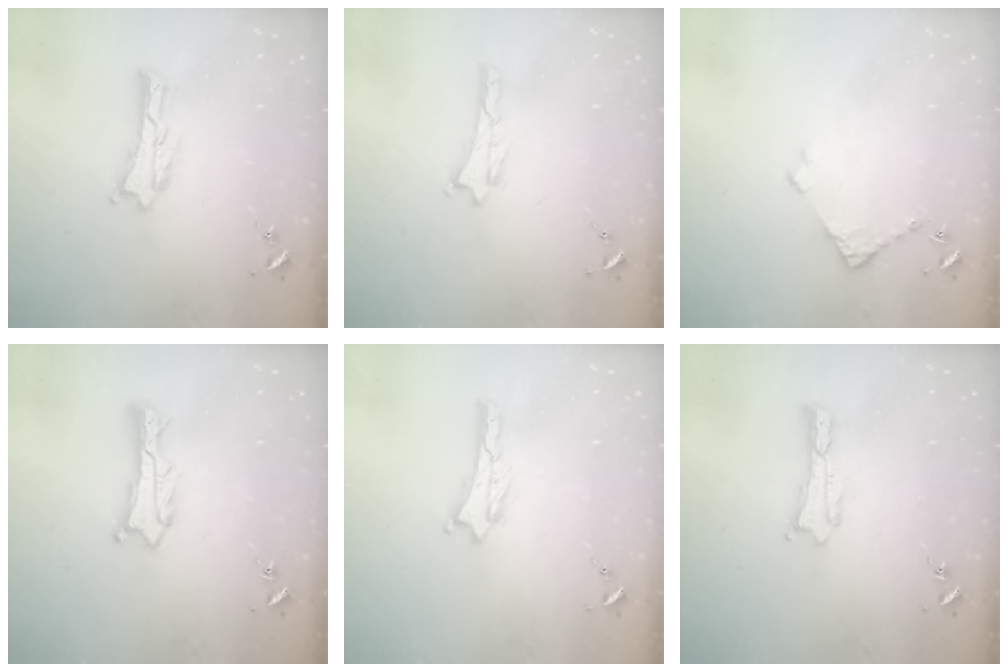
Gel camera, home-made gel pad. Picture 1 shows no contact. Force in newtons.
{"total": 0.0}
{"total": 3.7, "press": 3.6, "slide": 0.3}
{"total": 0.9, "press": 0.9, "slide": 0.1}
{"total": 0.0}
{"total": 0.0}